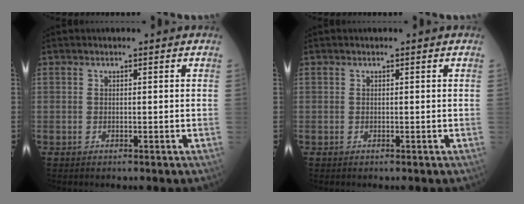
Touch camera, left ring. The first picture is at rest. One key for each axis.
{"total": 0.0}